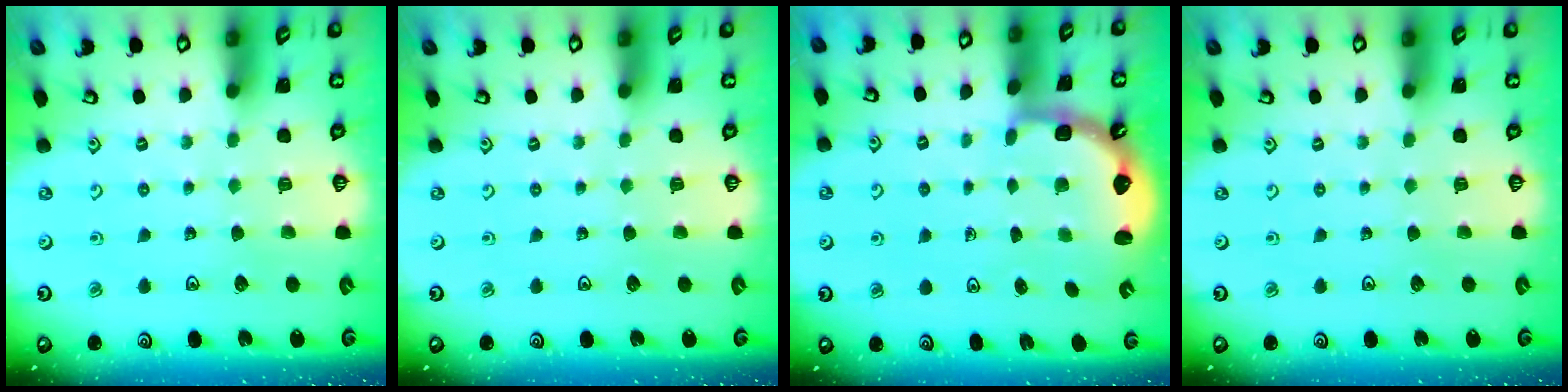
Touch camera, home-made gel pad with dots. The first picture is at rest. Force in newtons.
{"total": 0.0}
{"total": 2.6, "press": 2.3, "slide": 1.3}
{"total": 0.0}